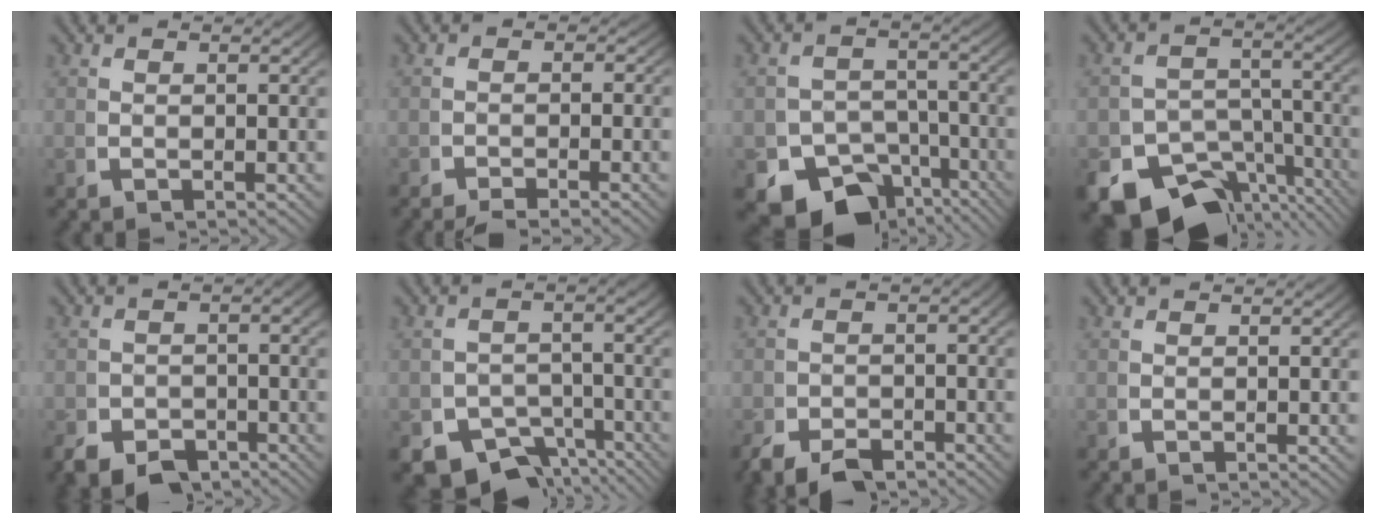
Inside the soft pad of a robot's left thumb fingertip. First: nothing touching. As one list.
[{"total": 1.9, "force": [-1.7, 0.7, 0.5], "torque": [0.004, -0.010, -0.034]}, {"total": 13.6, "force": [-8.1, 9.3, 5.6], "torque": [-0.110, -0.070, -0.113]}, {"total": 14.0, "force": [-8.9, 8.8, 6.2], "torque": [-0.110, -0.060, -0.132]}, {"total": 5.4, "force": [-4.0, 2.8, 2.2], "torque": [-0.021, -0.025, -0.063]}, {"total": 9.8, "force": [-6.8, 5.9, 4.0], "torque": [-0.063, -0.045, -0.102]}, {"total": 4.2, "force": [-3.6, 1.7, 1.6], "torque": [-0.015, -0.020, -0.060]}, {"total": 0.0}]